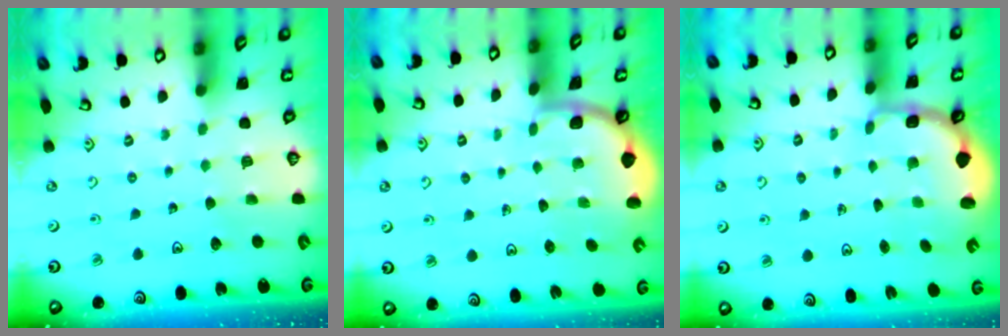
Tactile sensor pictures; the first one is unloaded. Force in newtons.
{"total": 1.8, "press": 1.8, "slide": 0.0}
{"total": 2.8, "press": 2.3, "slide": 1.7}